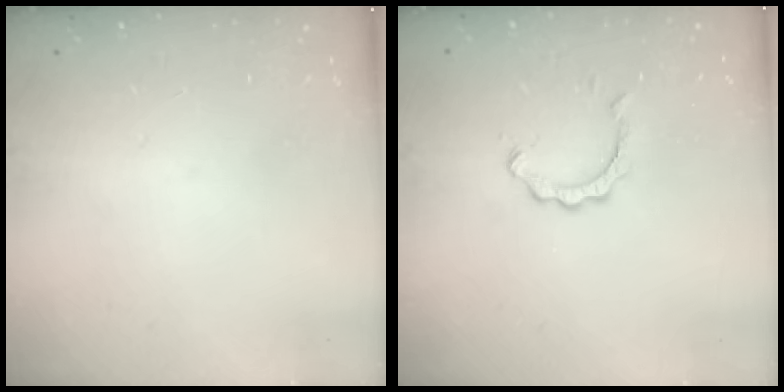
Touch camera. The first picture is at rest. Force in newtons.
{"total": 2.7, "press": 2.7, "slide": 0.3}